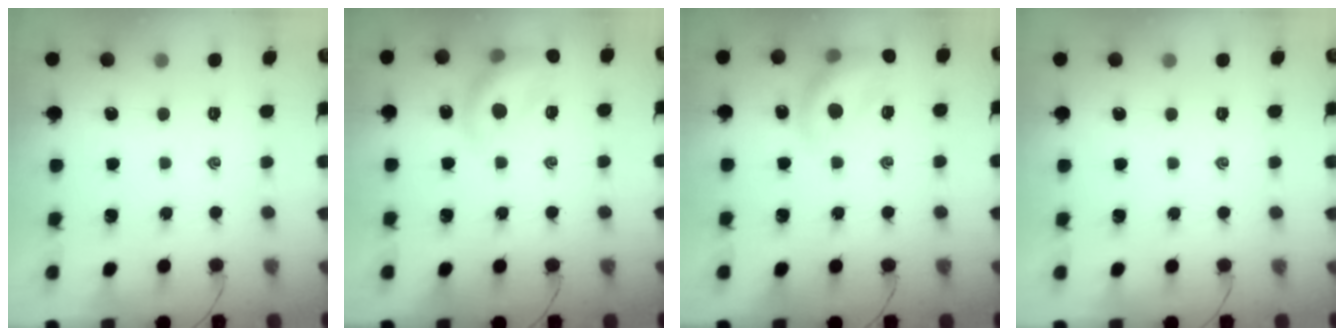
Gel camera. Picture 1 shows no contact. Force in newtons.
{"total": 14.4, "press": 14.1, "slide": 3.0}
{"total": 14.4, "press": 14.1, "slide": 3.0}
{"total": 0.0}